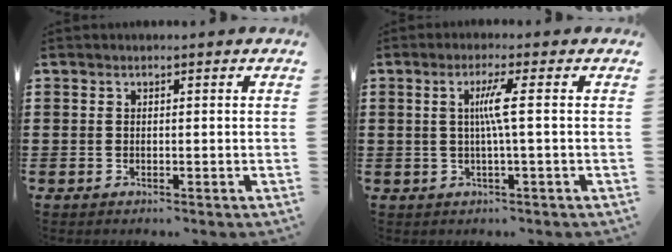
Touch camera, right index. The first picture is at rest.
{"total": 4.0, "force": [0.2, -0.5, 3.9], "torque": [-0.076, -0.005, -0.003]}